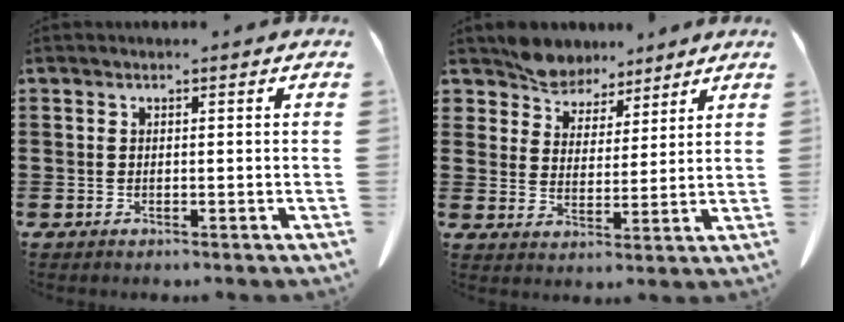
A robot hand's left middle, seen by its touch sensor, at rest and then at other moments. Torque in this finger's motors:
{"motor_torque": [1.21, 0.93, 0.20, 0.04]}